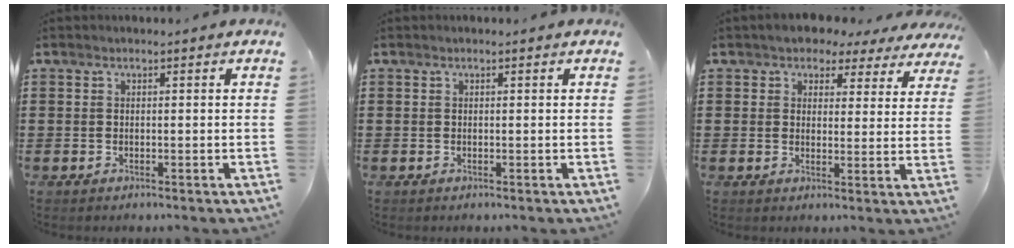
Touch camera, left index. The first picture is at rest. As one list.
[{"total": 0.0}, {"total": 3.7, "force": [3.1, 2.0, 0.4], "torque": [-0.022, -0.015, 0.050]}]